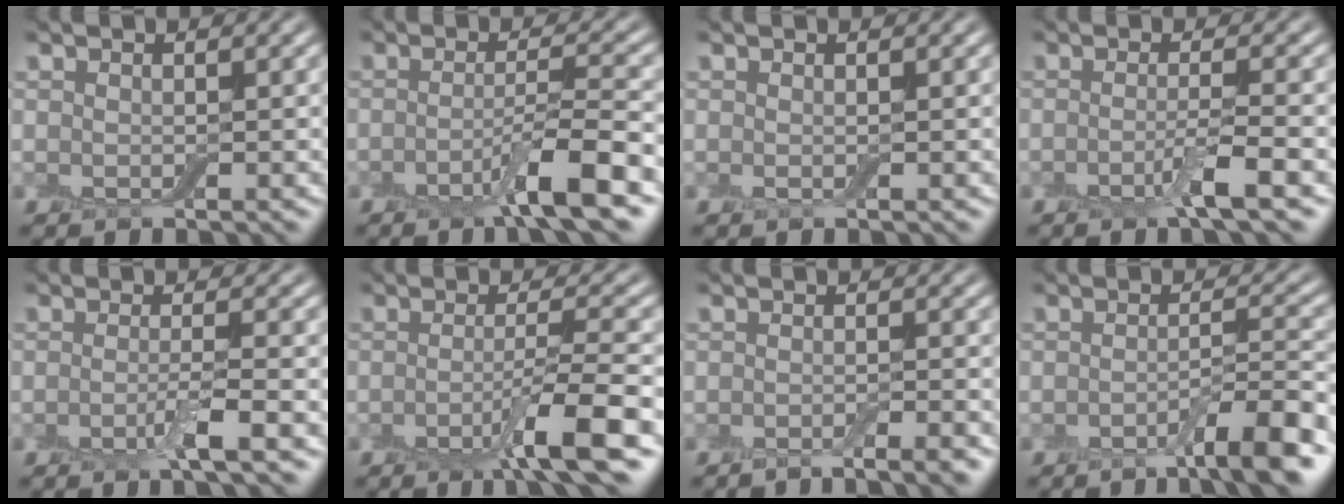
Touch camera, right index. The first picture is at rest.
{"total": 5.1, "force": [-2.4, 0.6, 4.5], "torque": [-0.070, 0.005, -0.055]}
{"total": 0.0}
{"total": 3.1, "force": [-1.2, 0.3, 2.8], "torque": [-0.046, 0.000, -0.032]}
{"total": 2.8, "force": [-1.0, 0.4, 2.6], "torque": [-0.042, -0.001, -0.027]}
{"total": 5.5, "force": [-2.2, 0.6, 5.0], "torque": [-0.076, 0.001, -0.049]}
{"total": 3.1, "force": [-2.3, 0.4, 2.0], "torque": [-0.023, 0.000, -0.039]}
{"total": 5.7, "force": [-3.1, 0.9, 4.6], "torque": [-0.063, 0.005, -0.052]}